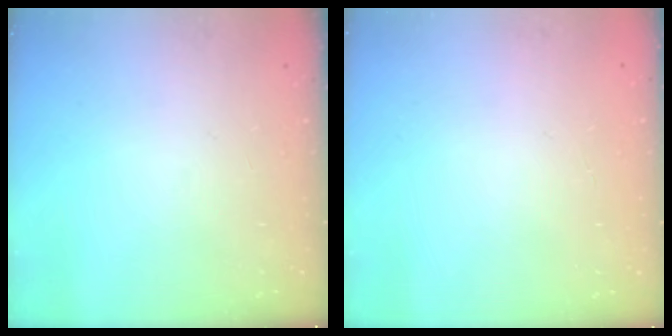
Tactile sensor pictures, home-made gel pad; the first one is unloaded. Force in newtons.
{"total": 0.0}